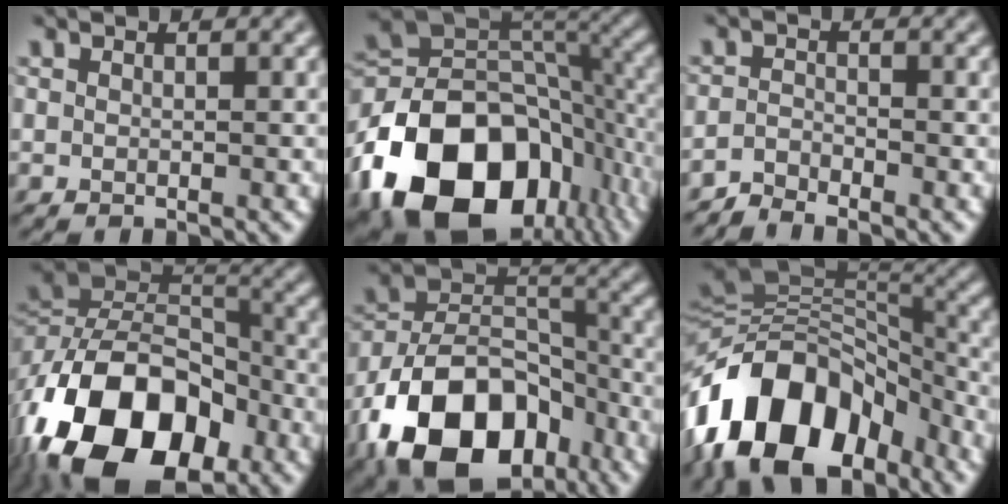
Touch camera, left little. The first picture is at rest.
{"total": 18.0, "force": [-8.2, 12.0, 10.6], "torque": [-0.204, -0.017, -0.145]}
{"total": 2.0, "force": [-2.0, 0.2, 0.2], "torque": [-0.005, 0.004, -0.048]}
{"total": 18.0, "force": [-9.1, 11.4, 10.5], "torque": [-0.194, -0.001, -0.163]}
{"total": 14.5, "force": [-8.1, 9.0, 8.0], "torque": [-0.153, 0.007, -0.151]}
{"total": 14.4, "force": [-7.7, 8.5, 8.7], "torque": [-0.163, 0.026, -0.151]}